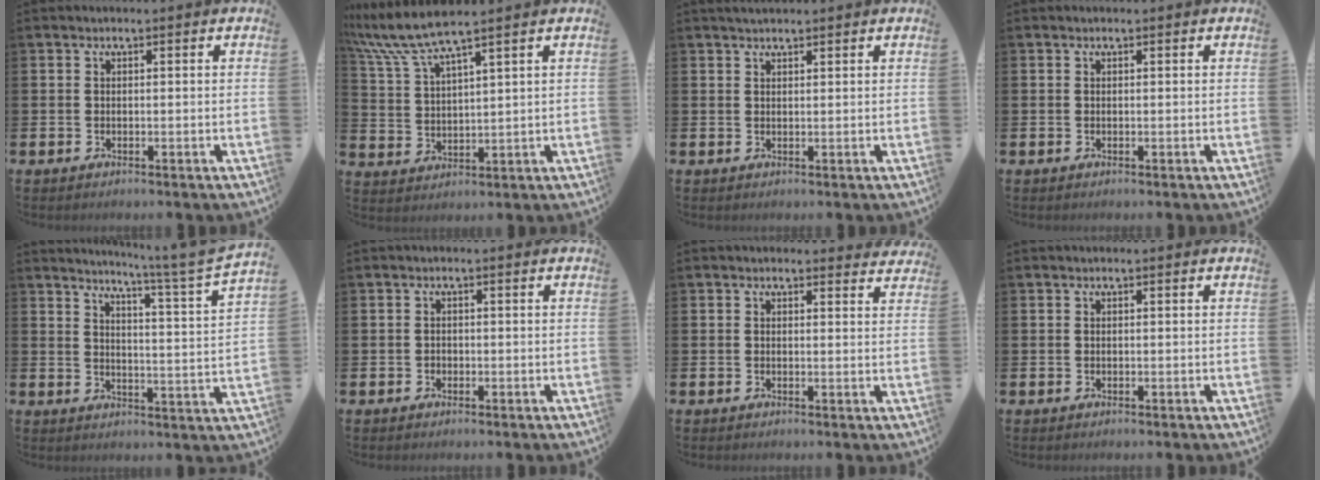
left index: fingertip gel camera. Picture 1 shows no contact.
{"total": 7.2, "force": [6.2, 0.4, 3.5], "torque": [-0.092, -0.022, 0.111]}
{"total": 1.6, "force": [1.5, 0.3, 0.4], "torque": [0.003, -0.001, 0.025]}
{"total": 0.0}
{"total": 4.7, "force": [4.0, -1.3, 2.1], "torque": [-0.042, -0.046, 0.055]}
{"total": 0.8, "force": [-0.3, 0.7, 0.1], "torque": [0.002, 0.003, -0.010]}
{"total": 1.5, "force": [1.4, 0.5, 0.1], "torque": [0.010, -0.006, 0.023]}
{"total": 0.0}